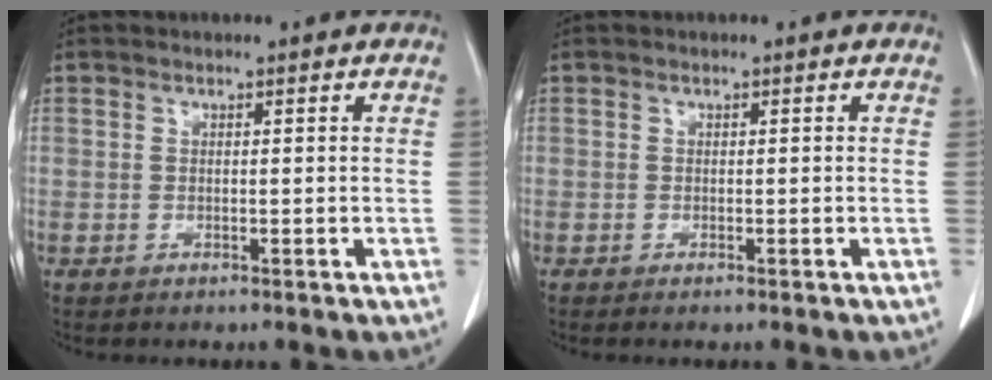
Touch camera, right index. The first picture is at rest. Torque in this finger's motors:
{"motor_torque": [-0.16, 0.14, -0.01, 0.01]}